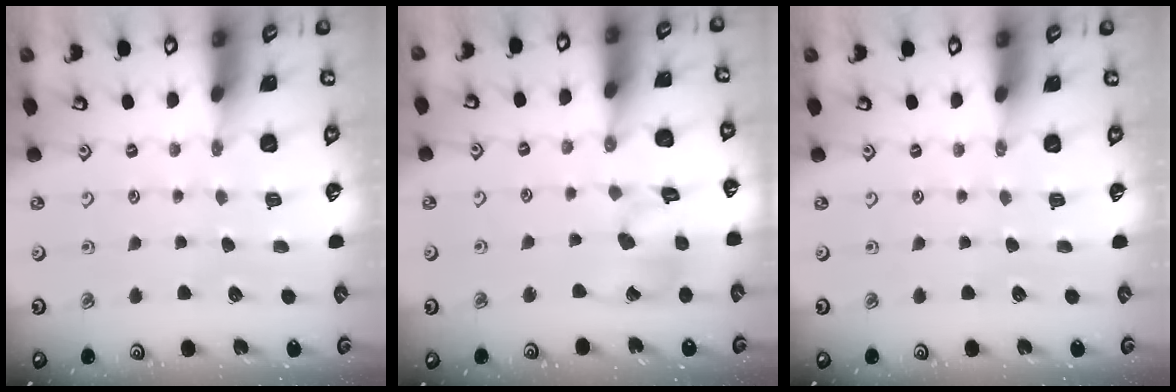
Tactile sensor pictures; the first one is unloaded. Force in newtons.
{"total": 10.2, "press": 10.1, "slide": 1.4}
{"total": 0.0}